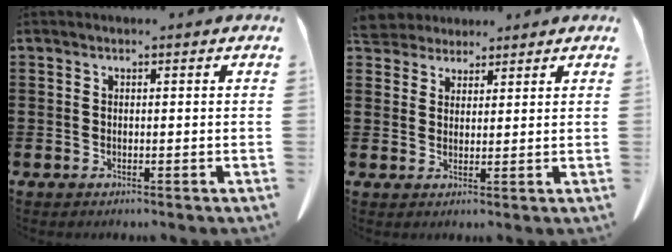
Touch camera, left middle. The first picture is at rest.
{"total": 3.6, "force": [3.4, 1.3, 0.1], "torque": [-0.016, -0.003, 0.065]}